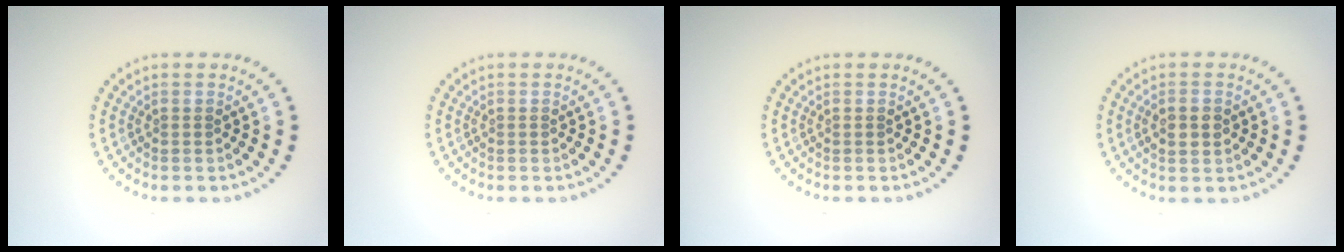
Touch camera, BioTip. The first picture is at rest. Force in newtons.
{"total": 0.0}
{"total": 0.0}
{"total": 2.1, "press": 2.1, "slide": 0.2}